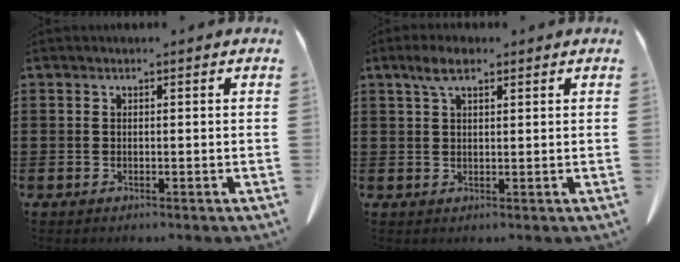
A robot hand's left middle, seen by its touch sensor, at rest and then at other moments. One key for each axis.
{"total": 4.0, "fx": 2.2, "fy": 1.2, "fz": 3.1, "tx": -0.066, "ty": 0.006, "tz": 0.039}